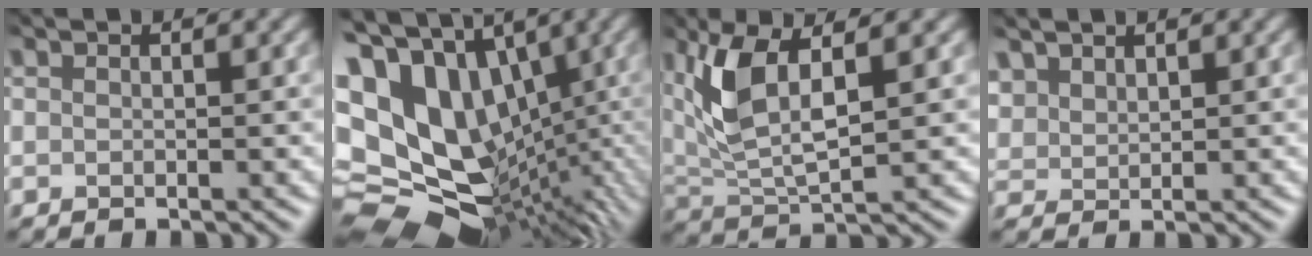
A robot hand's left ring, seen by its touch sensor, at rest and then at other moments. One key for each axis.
{"total": 17.5, "fx": 2.4, "fy": 13.2, "fz": 11.3, "tx": -0.228, "ty": -0.012, "tz": 0.091}
{"total": 5.4, "fx": 2.2, "fy": 1.3, "fz": 4.7, "tx": -0.113, "ty": 0.001, "tz": 0.048}
{"total": 2.2, "fx": 1.8, "fy": 0.9, "fz": 0.8, "tx": -0.030, "ty": 0.006, "tz": 0.044}